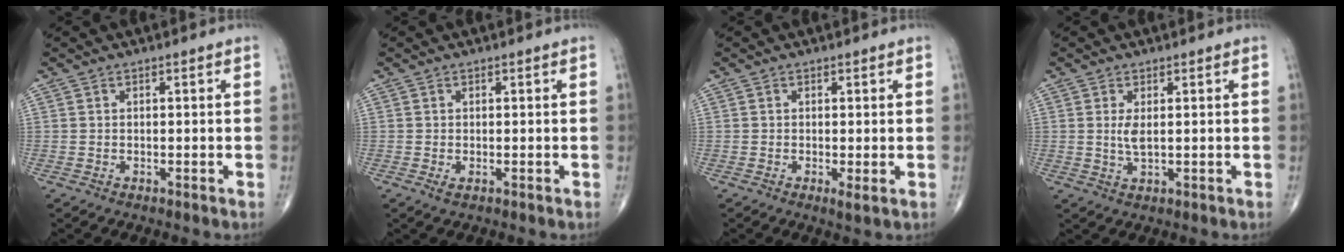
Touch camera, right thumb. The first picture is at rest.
{"total": 1.0, "force": [-0.3, 0.4, 0.8], "torque": [-0.016, -0.004, -0.006]}
{"total": 1.5, "force": [-0.2, 0.2, 1.5], "torque": [-0.031, -0.008, -0.007]}
{"total": 2.8, "force": [0.5, 1.0, 2.6], "torque": [-0.054, -0.008, 0.015]}